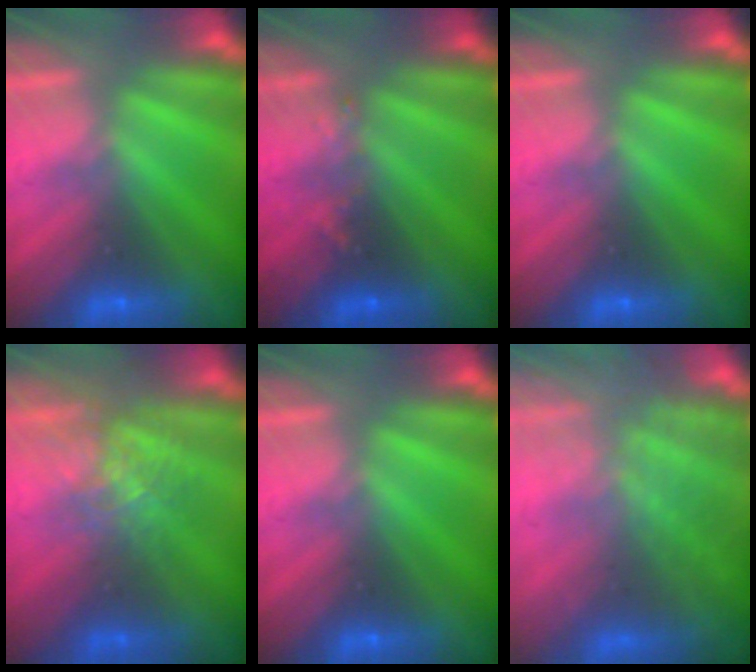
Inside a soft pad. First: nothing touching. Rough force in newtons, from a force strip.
{"total": 2.9}
{"total": 0.0}
{"total": 2.7}
{"total": 0.0}
{"total": 7.6}